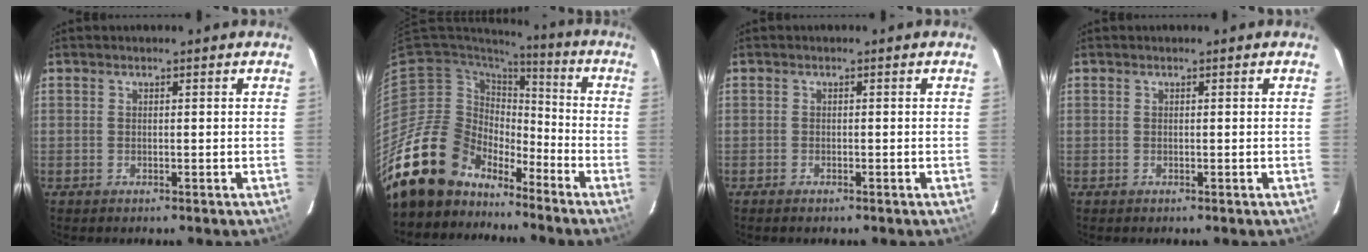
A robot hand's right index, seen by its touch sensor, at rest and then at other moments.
{"total": 17.2, "force": [-13.8, 9.6, 3.7], "torque": [-0.088, 0.021, -0.240]}
{"total": 0.8, "force": [-0.7, 0.3, 0.3], "torque": [-0.008, -0.002, -0.015]}
{"total": 0.0}